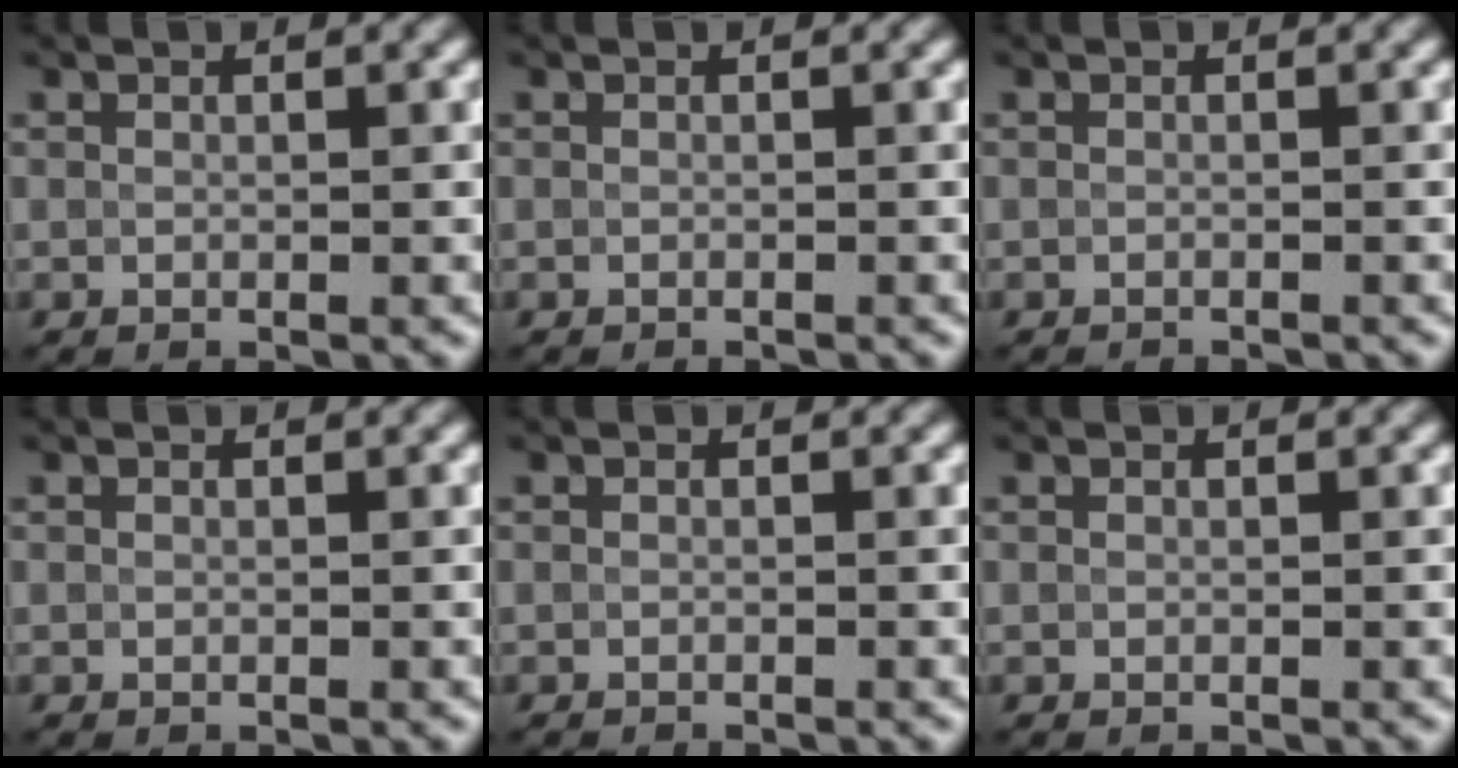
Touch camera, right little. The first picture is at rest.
{"total": 0.7, "force": [-0.6, 0.1, 0.2], "torque": [0.003, -0.003, -0.010]}
{"total": 1.2, "force": [-1.1, 0.2, 0.3], "torque": [0.007, -0.006, -0.017]}
{"total": 0.0}
{"total": 0.7, "force": [-0.7, 0.1, 0.2], "torque": [0.004, -0.005, -0.012]}
{"total": 0.0}